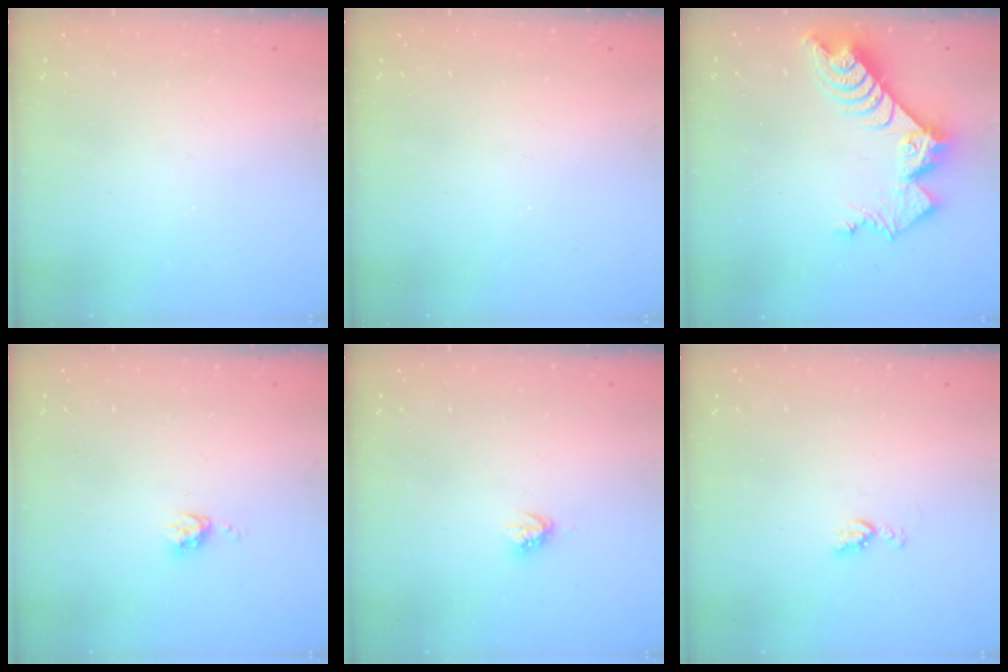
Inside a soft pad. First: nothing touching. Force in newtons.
{"total": 0.0}
{"total": 10.7, "press": 10.6, "slide": 1.1}
{"total": 4.2, "press": 4.1, "slide": 0.4}
{"total": 3.8, "press": 3.8, "slide": 0.4}
{"total": 4.5, "press": 4.5, "slide": 0.6}